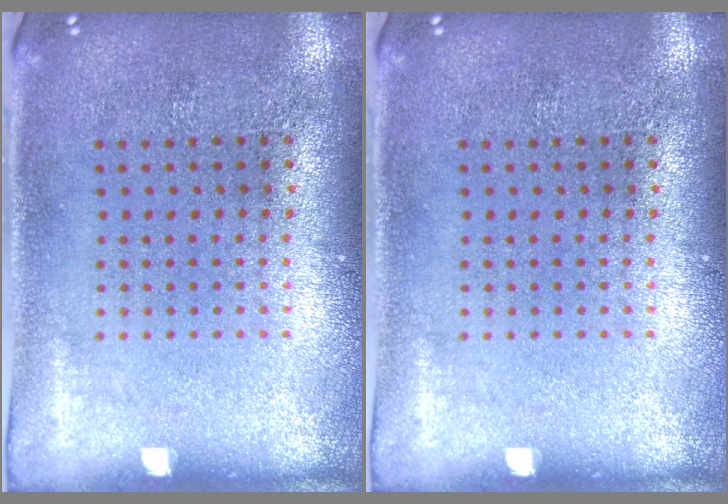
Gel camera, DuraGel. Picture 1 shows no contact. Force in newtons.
{"total": 0.0}